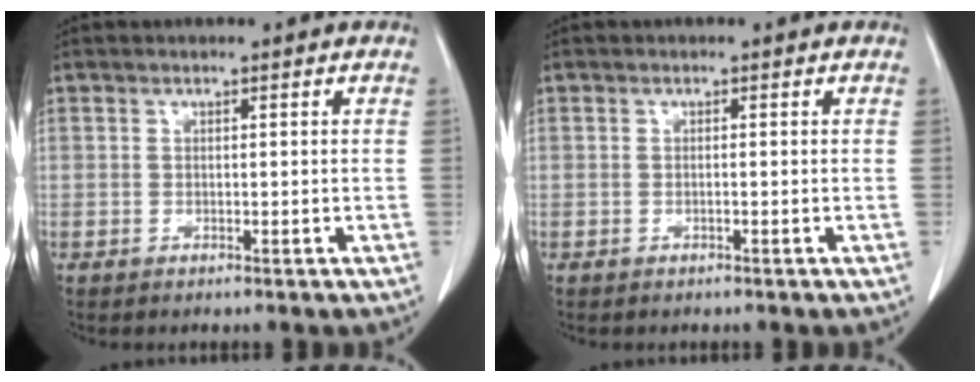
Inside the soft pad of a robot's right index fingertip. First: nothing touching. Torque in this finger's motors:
{"motor_torque": [0.19, -0.08, 0.00, 0.01]}